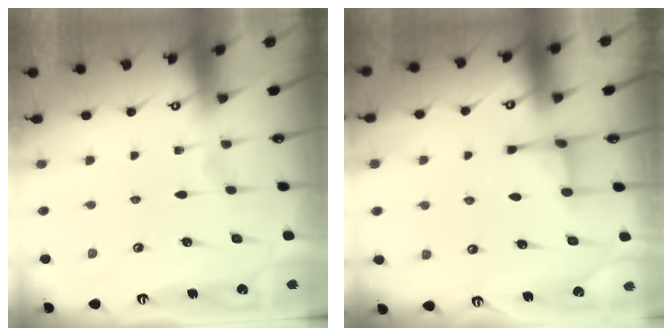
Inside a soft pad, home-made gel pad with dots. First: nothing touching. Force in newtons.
{"total": 2.6, "press": 2.6, "slide": 0.7}